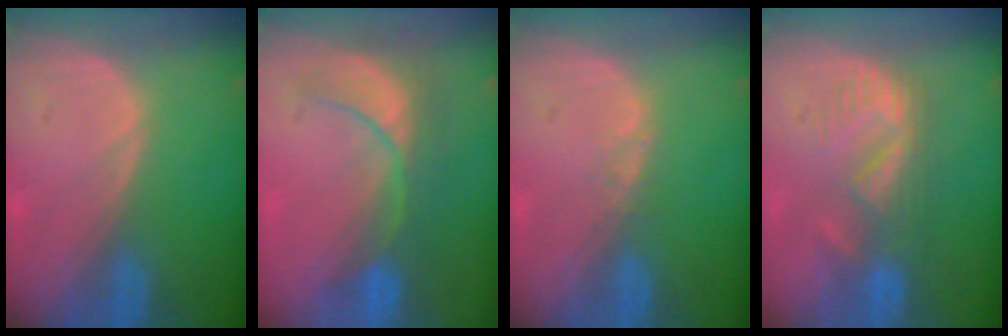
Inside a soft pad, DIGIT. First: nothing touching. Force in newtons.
{"total": 7.8, "press": 7.5, "slide": 1.9}
{"total": 0.8, "press": 0.7, "slide": 0.1}
{"total": 6.0, "press": 5.8, "slide": 1.5}